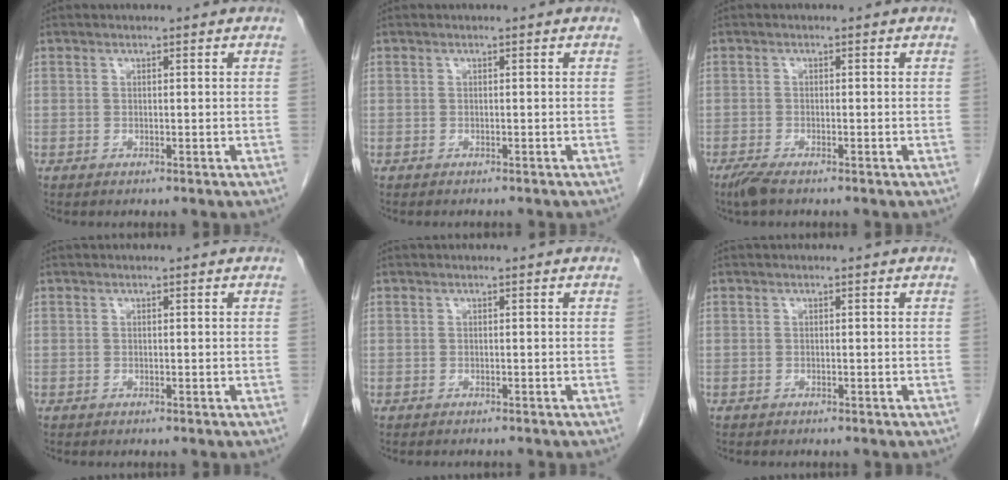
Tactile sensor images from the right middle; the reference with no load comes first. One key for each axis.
{"total": 1.9, "fx": -1.7, "fy": 0.3, "fz": 0.8, "tx": -0.012, "ty": -0.002, "tz": -0.019}
{"total": 2.4, "fx": -1.8, "fy": 0.3, "fz": 1.5, "tx": -0.038, "ty": -0.008, "tz": -0.037}
{"total": 0.0}
{"total": 2.5, "fx": -2.3, "fy": 0.4, "fz": 1.0, "tx": -0.014, "ty": -0.003, "tz": -0.026}
{"total": 0.0}